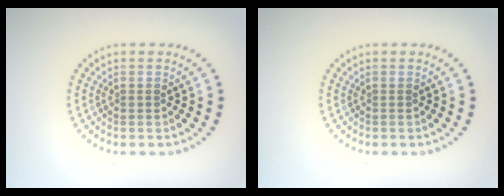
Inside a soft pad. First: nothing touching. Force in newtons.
{"total": 0.0}